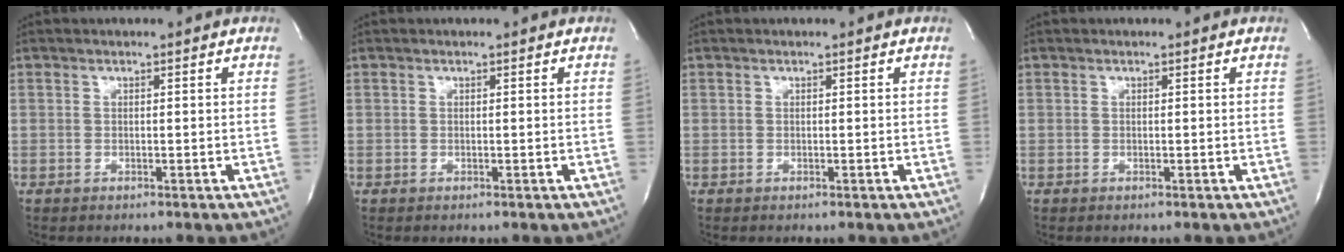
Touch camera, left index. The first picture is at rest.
{"total": 0.0}
{"total": 0.0}
{"total": 0.0}